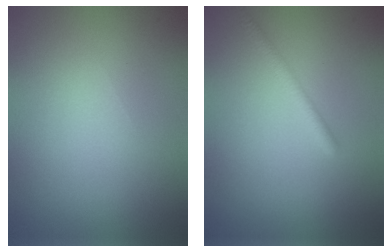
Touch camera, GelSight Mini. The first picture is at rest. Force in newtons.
{"total": 1.5, "press": 1.5, "slide": 0.0}